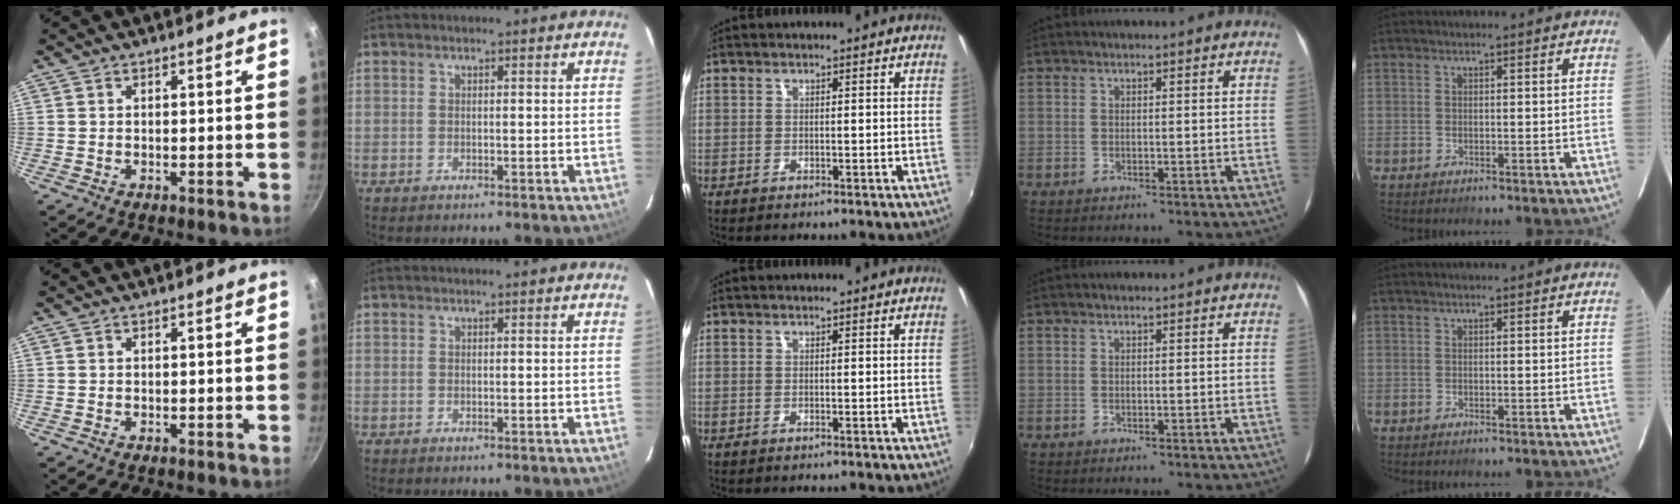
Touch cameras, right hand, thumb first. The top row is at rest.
{}